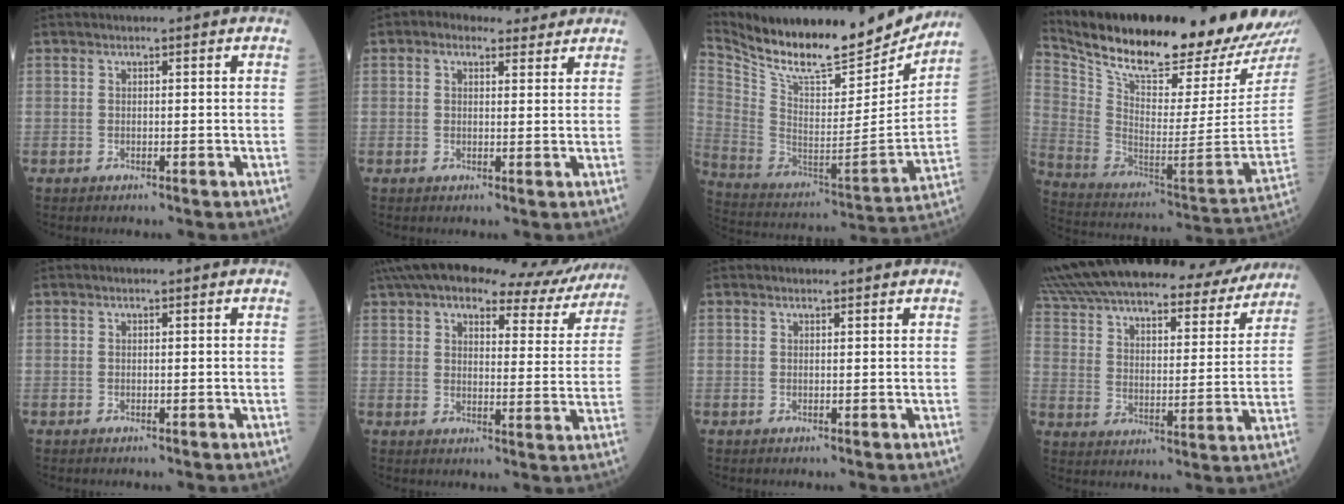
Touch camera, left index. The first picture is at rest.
{"total": 4.2, "force": [2.9, 2.4, 1.8], "torque": [-0.035, 0.026, 0.047]}
{"total": 23.6, "force": [20.7, 4.8, 10.4], "torque": [-0.197, -0.035, 0.329]}
{"total": 27.6, "force": [23.9, 3.2, 13.3], "torque": [-0.245, -0.068, 0.359]}
{"total": 0.0}
{"total": 21.0, "force": [17.5, 6.5, 9.7], "torque": [-0.144, 0.025, 0.213]}
{"total": 1.2, "force": [1.2, 0.0, 0.1], "torque": [-0.010, 0.004, 0.017]}
{"total": 32.7, "force": [28.1, 8.9, 14.1], "torque": [-0.270, -0.003, 0.393]}